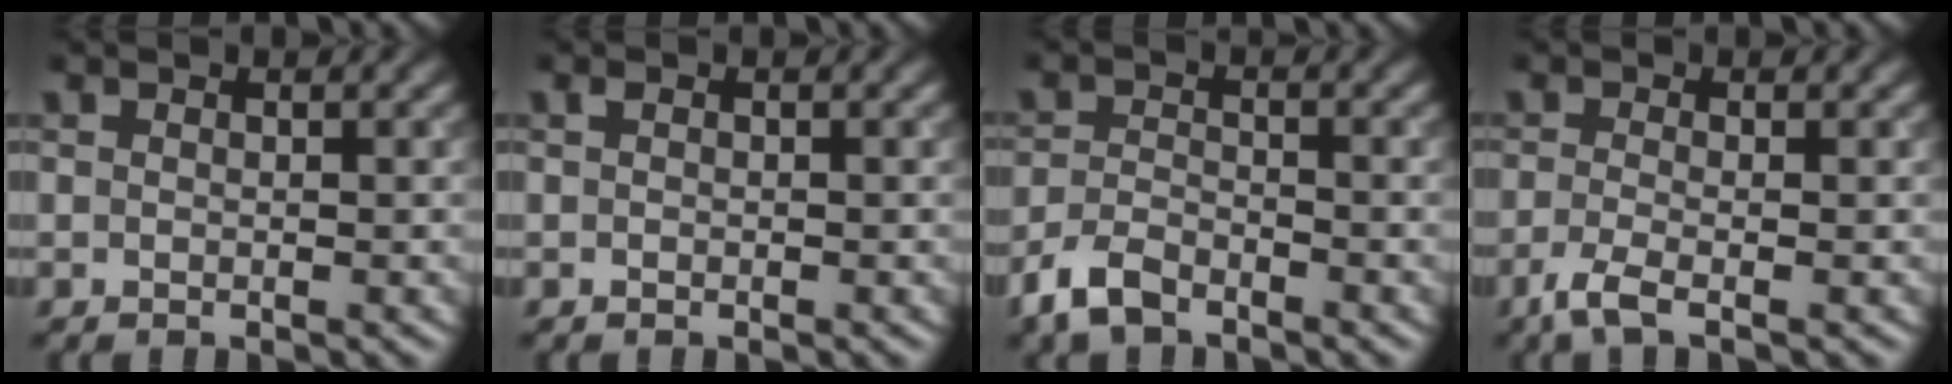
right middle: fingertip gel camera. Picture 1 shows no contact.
{"total": 0.0}
{"total": 3.1, "force": [-2.6, 1.1, 1.3], "torque": [-0.032, -0.004, -0.062]}
{"total": 3.0, "force": [-1.6, 0.8, 2.4], "torque": [-0.048, -0.011, -0.043]}